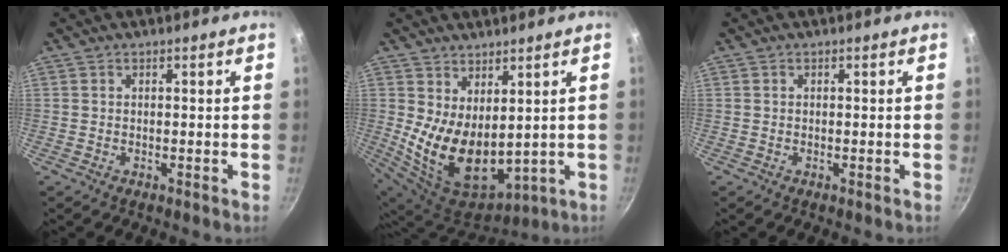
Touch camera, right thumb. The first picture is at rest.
{"total": 14.0, "force": [2.5, 8.1, 11.2], "torque": [-0.182, -0.048, 0.073]}
{"total": 0.0}